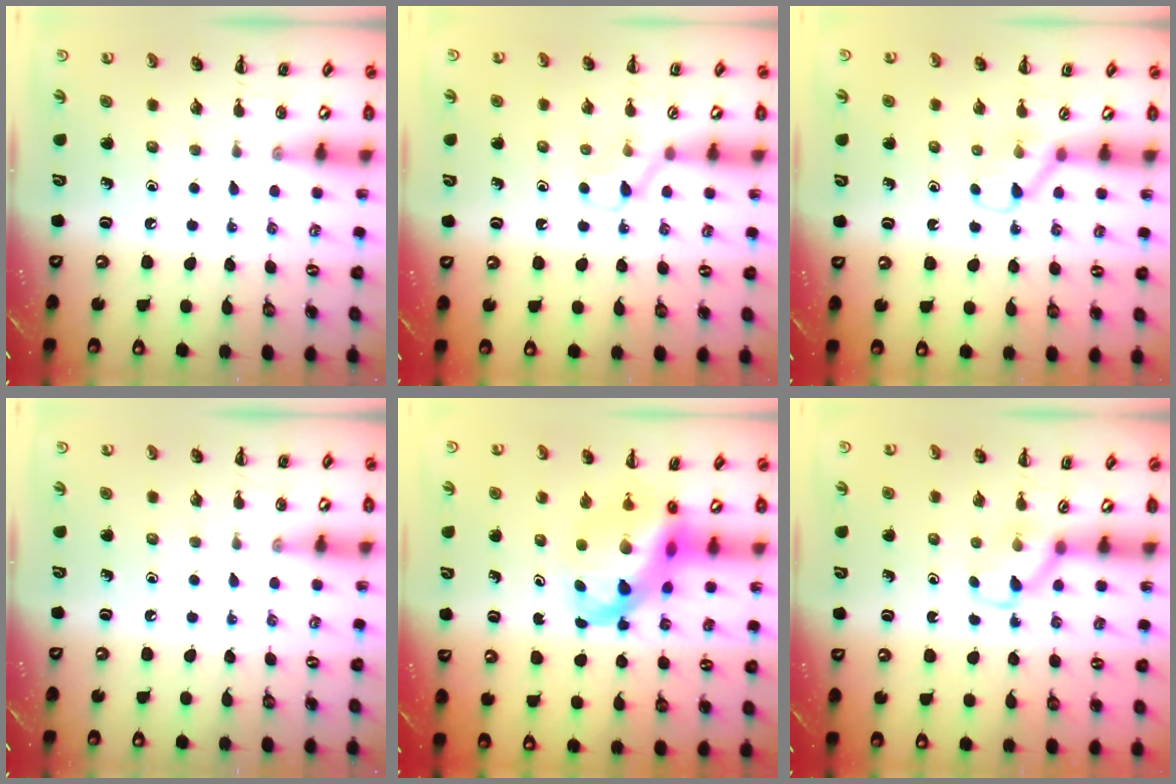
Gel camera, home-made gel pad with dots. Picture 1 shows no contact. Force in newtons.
{"total": 4.4, "press": 4.0, "slide": 1.6}
{"total": 3.9, "press": 3.7, "slide": 1.4}
{"total": 0.0}
{"total": 11.5, "press": 11.1, "slide": 3.1}
{"total": 3.1, "press": 2.9, "slide": 1.3}